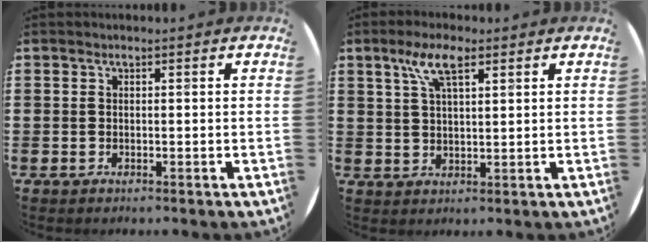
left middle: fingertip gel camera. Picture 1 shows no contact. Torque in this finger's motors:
{"motor_torque": [1.33, -0.80, 0.12, 0.08]}